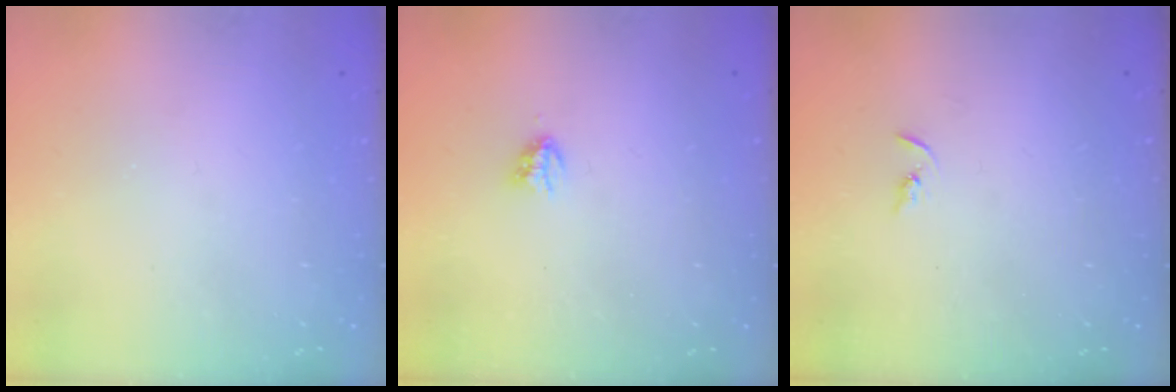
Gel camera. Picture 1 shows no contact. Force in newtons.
{"total": 2.9, "press": 2.9, "slide": 0.5}
{"total": 2.2, "press": 2.2, "slide": 0.2}